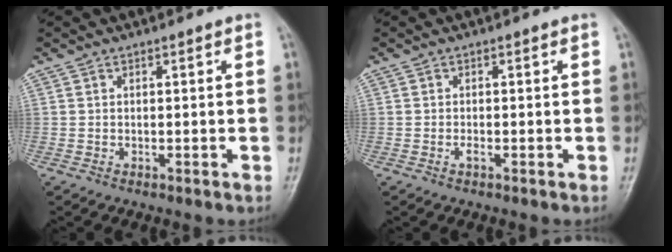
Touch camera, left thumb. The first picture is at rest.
{"total": 0.8, "force": [-0.2, 0.3, 0.7], "torque": [-0.010, -0.001, -0.004]}